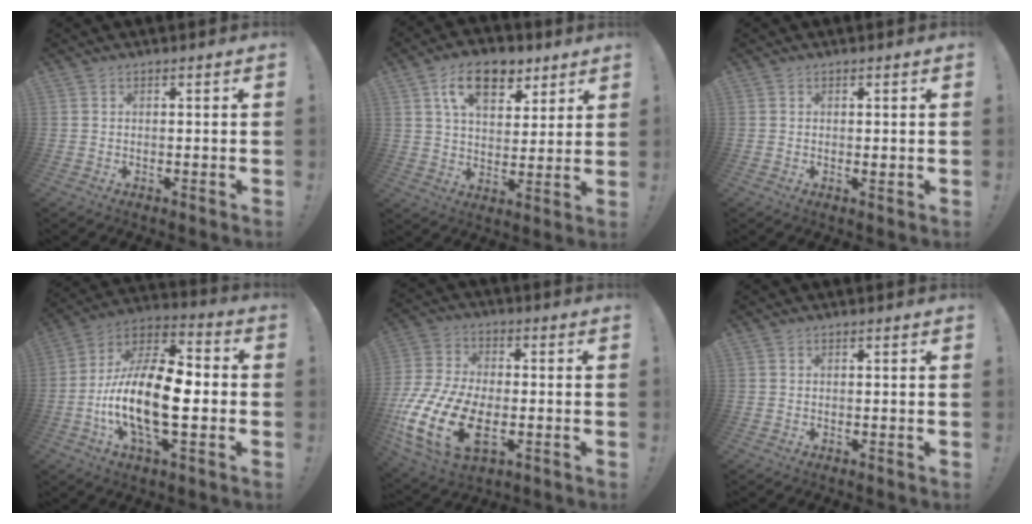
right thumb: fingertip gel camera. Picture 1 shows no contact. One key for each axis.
{"total": 13.9, "fx": 7.6, "fy": 8.2, "fz": 8.2, "tx": -0.126, "ty": -0.023, "tz": 0.138}
{"total": 0.7, "fx": 0.3, "fy": 0.2, "fz": 0.6, "tx": 0.002, "ty": -0.006, "tz": 0.002}
{"total": 20.5, "fx": -4.4, "fy": 8.5, "fz": 18.1, "tx": -0.364, "ty": 0.014, "tz": -0.074}
{"total": 19.8, "fx": -6.1, "fy": 11.8, "fz": 14.8, "tx": -0.289, "ty": 0.030, "tz": -0.097}
{"total": 0.0}